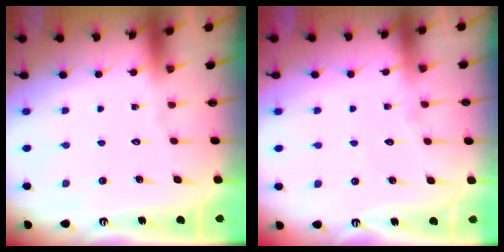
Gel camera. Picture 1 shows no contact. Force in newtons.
{"total": 5.9, "press": 5.8, "slide": 0.5}